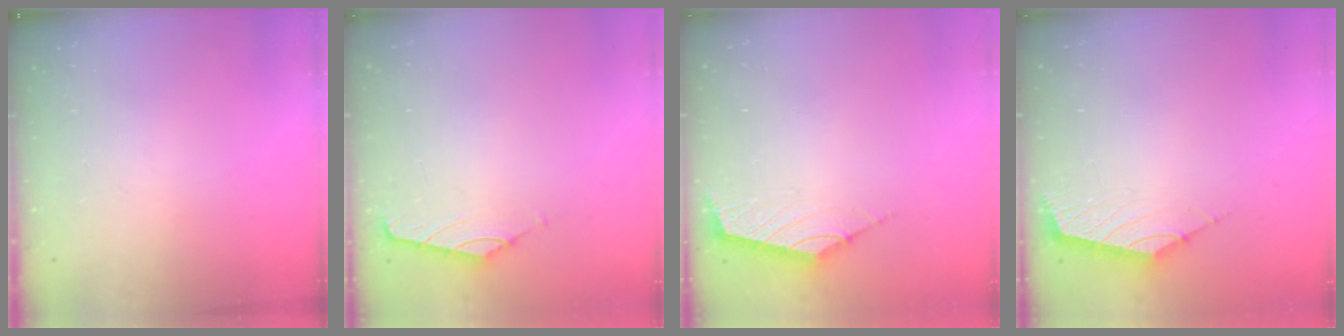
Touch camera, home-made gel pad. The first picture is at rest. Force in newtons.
{"total": 0.0}
{"total": 2.6, "press": 2.5, "slide": 0.6}
{"total": 2.1, "press": 2.1, "slide": 0.5}